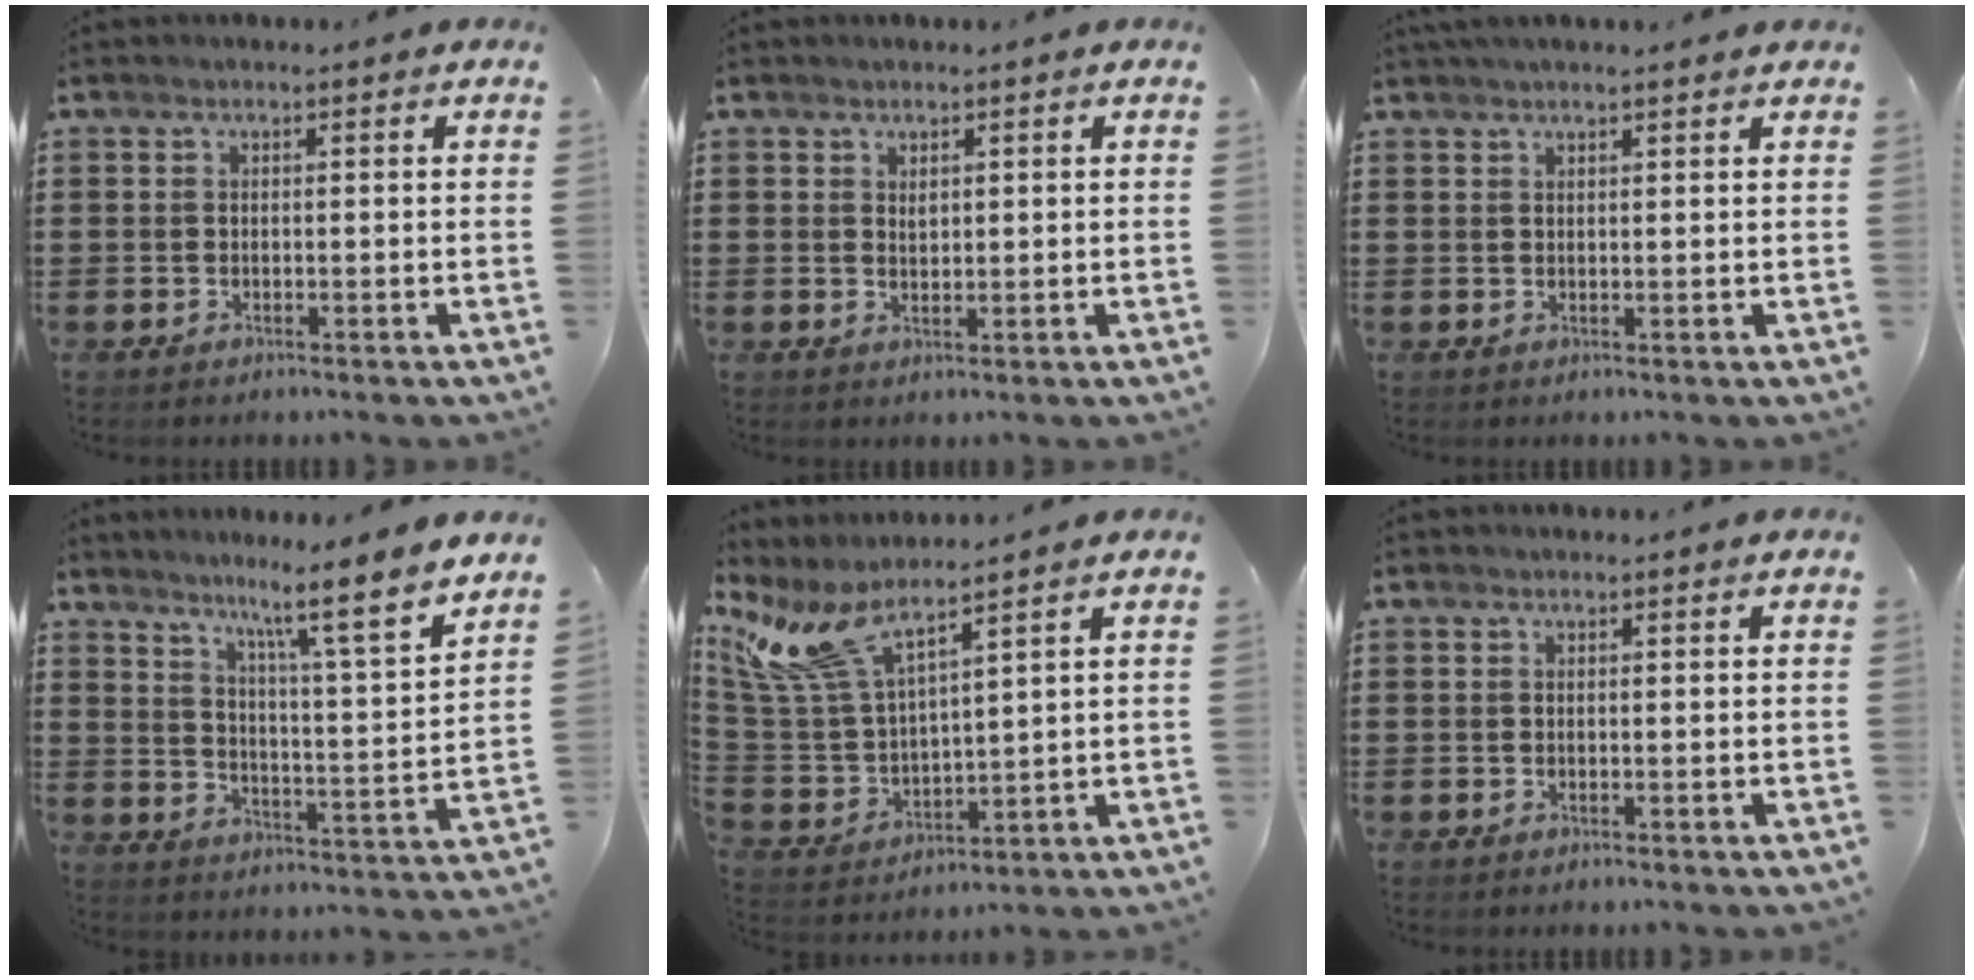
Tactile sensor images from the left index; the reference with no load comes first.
{"total": 1.0, "force": [0.8, 0.5, 0.4], "torque": [-0.011, 0.003, 0.015]}
{"total": 1.7, "force": [1.5, 0.0, 0.7], "torque": [-0.016, 0.000, 0.029]}
{"total": 6.9, "force": [5.6, -1.4, 3.7], "torque": [-0.072, -0.061, 0.075]}
{"total": 9.1, "force": [6.4, 2.2, 6.0], "torque": [-0.162, -0.039, 0.111]}
{"total": 0.0}